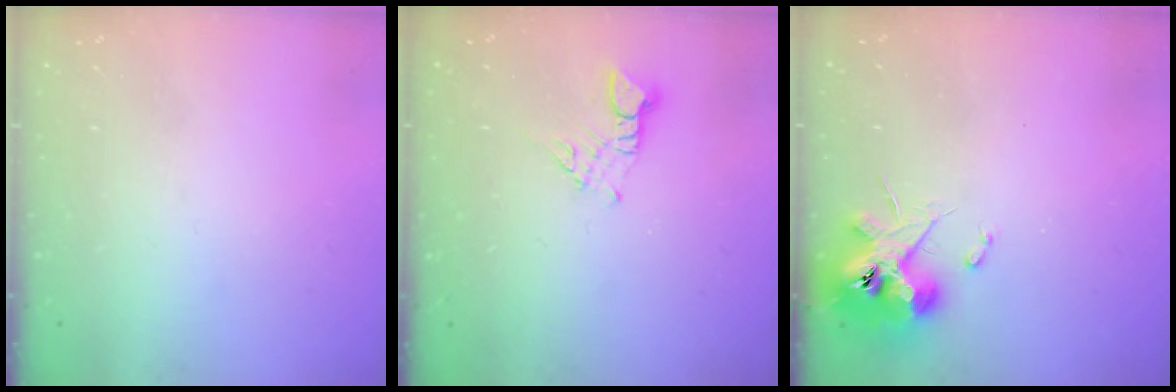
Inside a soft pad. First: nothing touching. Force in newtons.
{"total": 2.5, "press": 2.5, "slide": 0.3}
{"total": 12.4, "press": 12.3, "slide": 0.9}